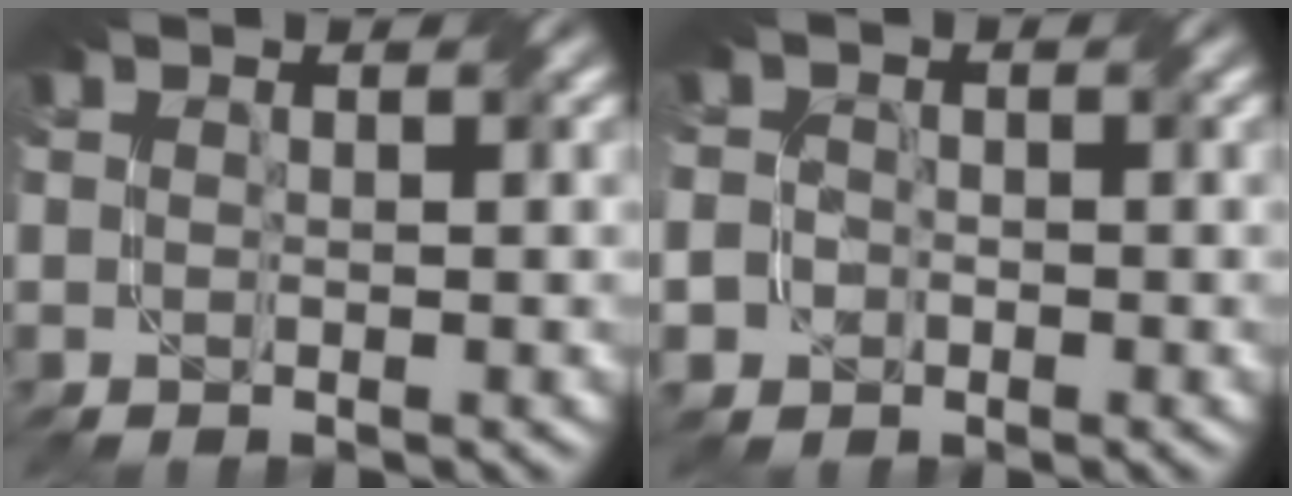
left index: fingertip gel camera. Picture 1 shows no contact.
{"total": 3.7, "force": [-1.3, 3.3, 0.8], "torque": [-0.009, 0.002, -0.034]}